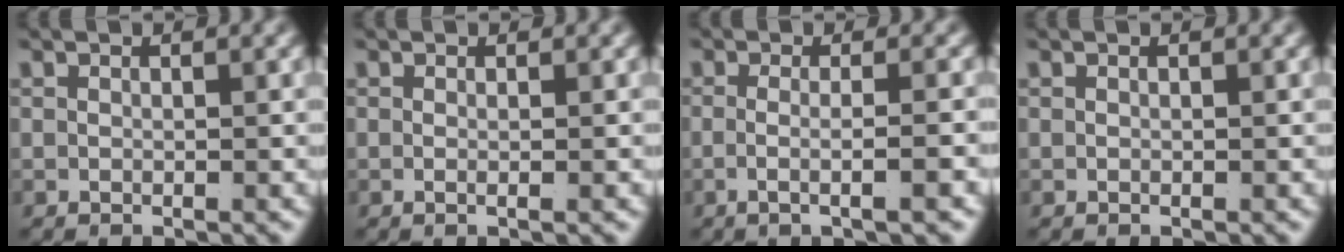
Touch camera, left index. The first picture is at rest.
{"total": 0.7, "force": [-0.3, -0.3, 0.6], "torque": [-0.015, -0.007, -0.003]}
{"total": 2.9, "force": [-1.4, -0.5, 2.5], "torque": [-0.056, -0.012, -0.017]}
{"total": 0.0}